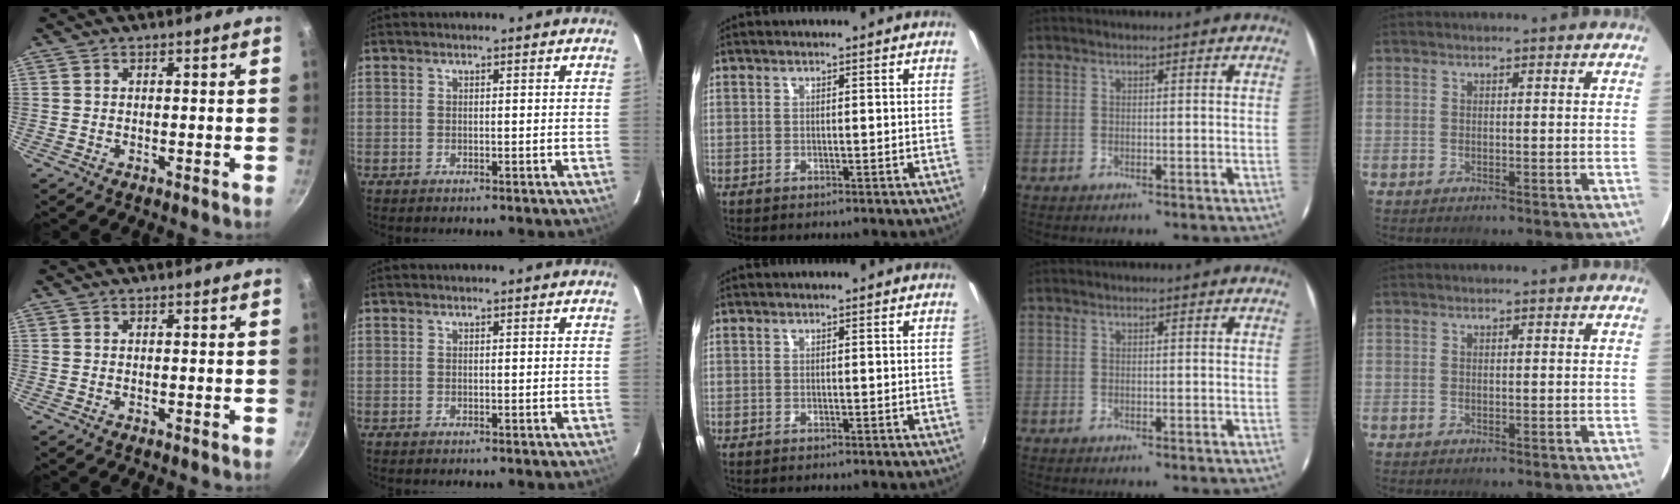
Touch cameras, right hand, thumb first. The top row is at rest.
{}